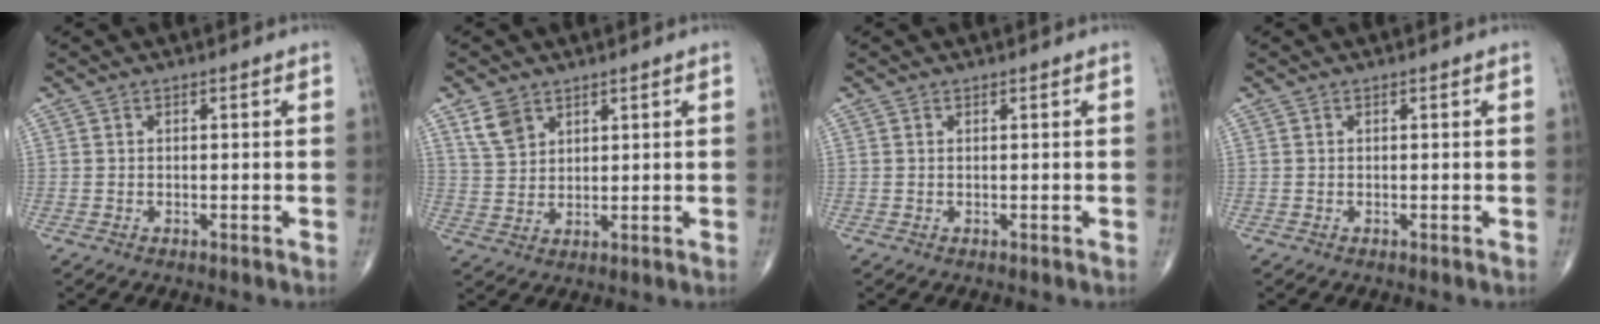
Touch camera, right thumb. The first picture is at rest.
{"total": 5.2, "force": [3.2, 3.4, 2.2], "torque": [-0.030, -0.013, 0.070]}
{"total": 0.0}
{"total": 0.0}